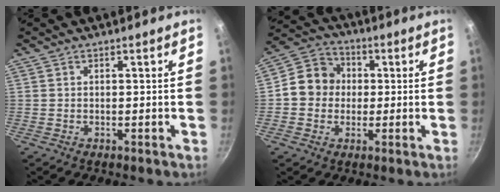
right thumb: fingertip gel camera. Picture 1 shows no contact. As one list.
[{"total": 9.3, "force": [0.1, 8.4, 4.0], "torque": [-0.034, 0.019, -0.020]}]